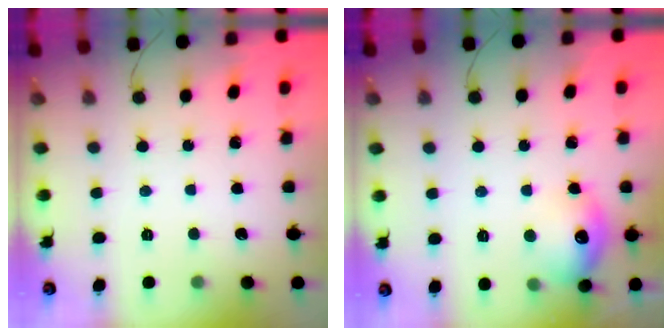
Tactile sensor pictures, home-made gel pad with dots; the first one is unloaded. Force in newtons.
{"total": 12.5, "press": 12.5, "slide": 0.9}